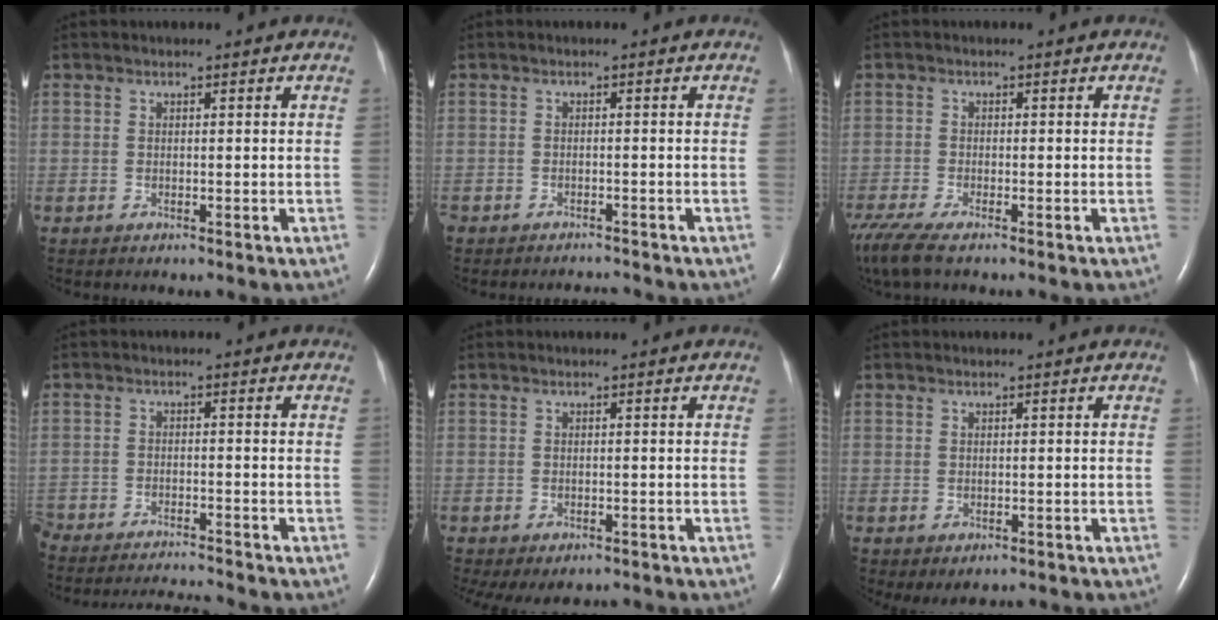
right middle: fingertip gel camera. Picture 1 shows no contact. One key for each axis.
{"total": 2.2, "fx": -2.2, "fy": 0.3, "fz": -0.1, "tx": 0.001, "ty": -0.009, "tz": -0.034}
{"total": 6.6, "fx": -5.1, "fy": 0.9, "fz": 4.1, "tx": -0.089, "ty": -0.020, "tz": -0.098}
{"total": 9.8, "fx": -9.5, "fy": 0.1, "fz": 2.3, "tx": -0.040, "ty": -0.005, "tz": -0.151}
{"total": 4.3, "fx": -3.2, "fy": 2.1, "fz": 2.0, "tx": -0.023, "ty": -0.004, "tz": -0.042}
{"total": 1.6, "fx": -0.8, "fy": 0.9, "fz": 1.1, "tx": -0.015, "ty": -0.004, "tz": -0.003}